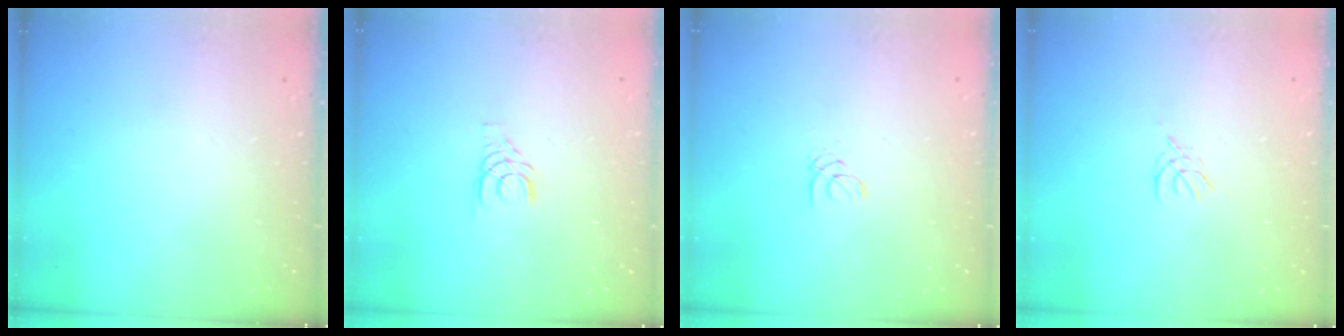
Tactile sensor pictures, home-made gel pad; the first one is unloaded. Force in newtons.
{"total": 3.4, "press": 3.4, "slide": 0.3}
{"total": 1.0, "press": 1.0, "slide": 0.1}
{"total": 2.0, "press": 1.9, "slide": 0.4}